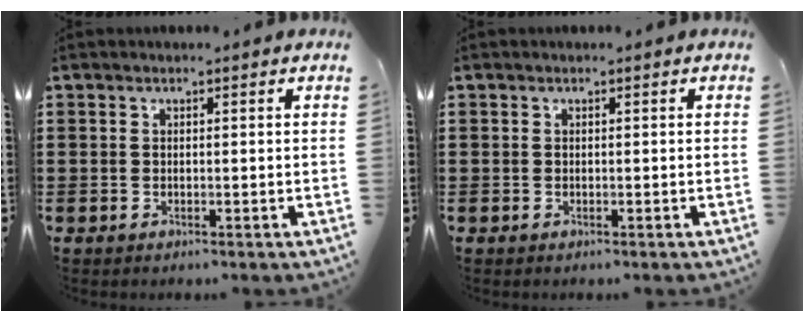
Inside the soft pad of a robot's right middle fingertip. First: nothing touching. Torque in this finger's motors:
{"motor_torque": [-0.03, -0.01, 0.00, -0.01]}